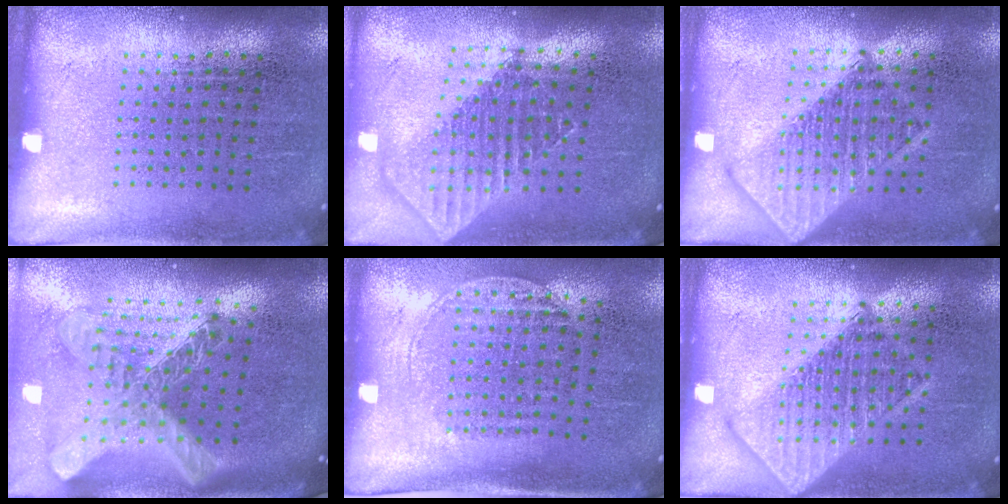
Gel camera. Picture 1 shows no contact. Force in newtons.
{"total": 1.9, "press": 1.5, "slide": 1.1}
{"total": 2.8, "press": 2.8, "slide": 0.4}
{"total": 3.0, "press": 2.1, "slide": 2.2}
{"total": 1.4, "press": 1.2, "slide": 0.7}
{"total": 2.8, "press": 2.8, "slide": 0.4}